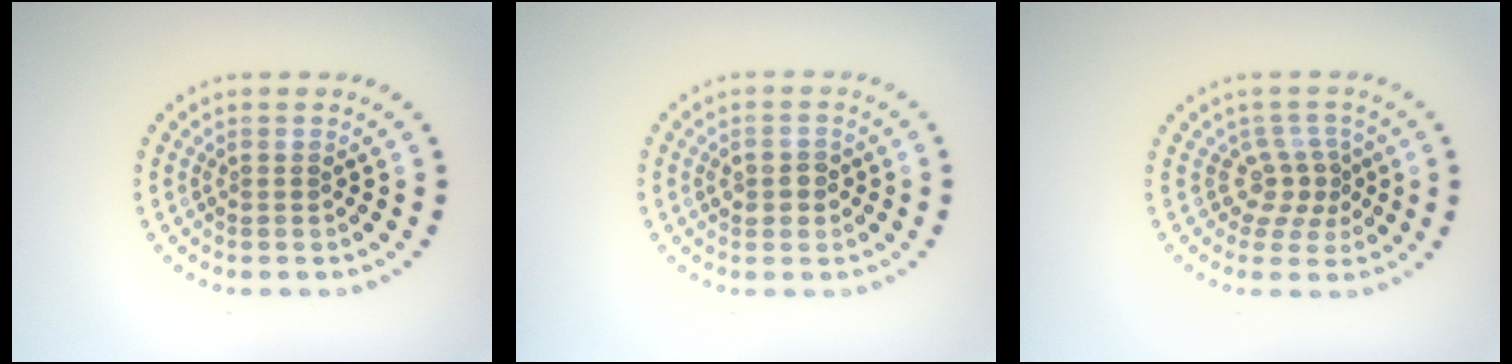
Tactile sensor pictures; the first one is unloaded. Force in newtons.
{"total": 1.8, "press": 1.8, "slide": 0.1}
{"total": 2.8, "press": 1.8, "slide": 2.1}